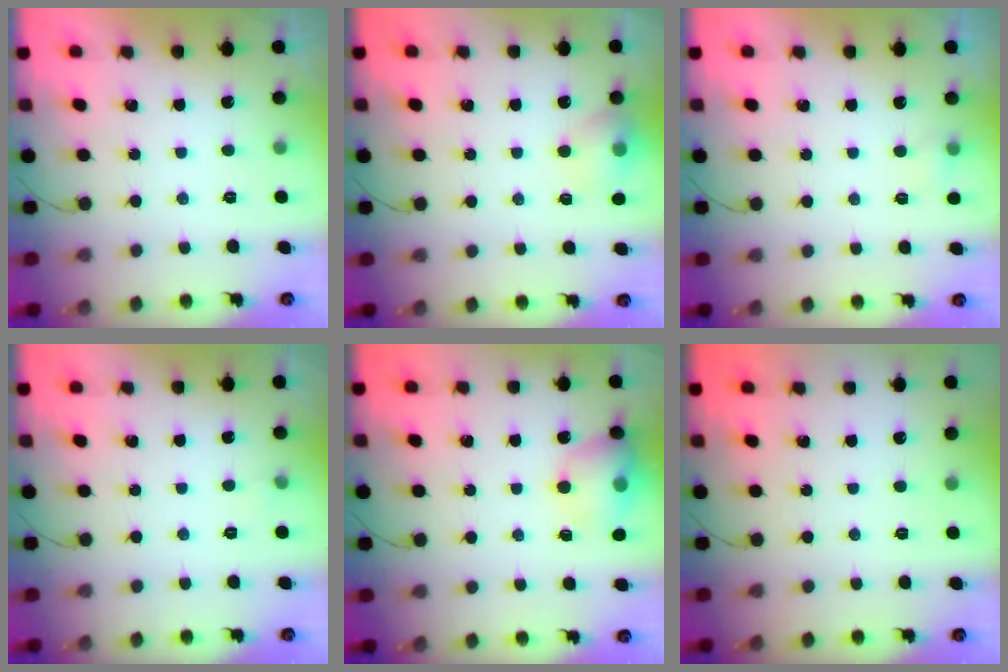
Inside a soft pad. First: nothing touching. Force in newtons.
{"total": 9.6, "press": 9.4, "slide": 1.8}
{"total": 6.8, "press": 2.5, "slide": 6.3}
{"total": 2.3, "press": 2.1, "slide": 0.9}
{"total": 12.7, "press": 12.5, "slide": 2.0}
{"total": 0.0}